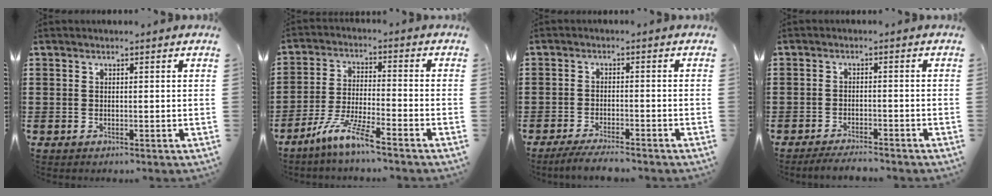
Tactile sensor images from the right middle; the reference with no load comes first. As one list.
[{"total": 7.2, "force": [-5.7, 0.1, 4.4], "torque": [-0.100, -0.013, -0.113]}, {"total": 3.3, "force": [-3.1, 0.0, 1.2], "torque": [-0.027, -0.005, -0.062]}, {"total": 2.7, "force": [-2.6, 0.1, 0.6], "torque": [-0.011, 0.001, -0.053]}]